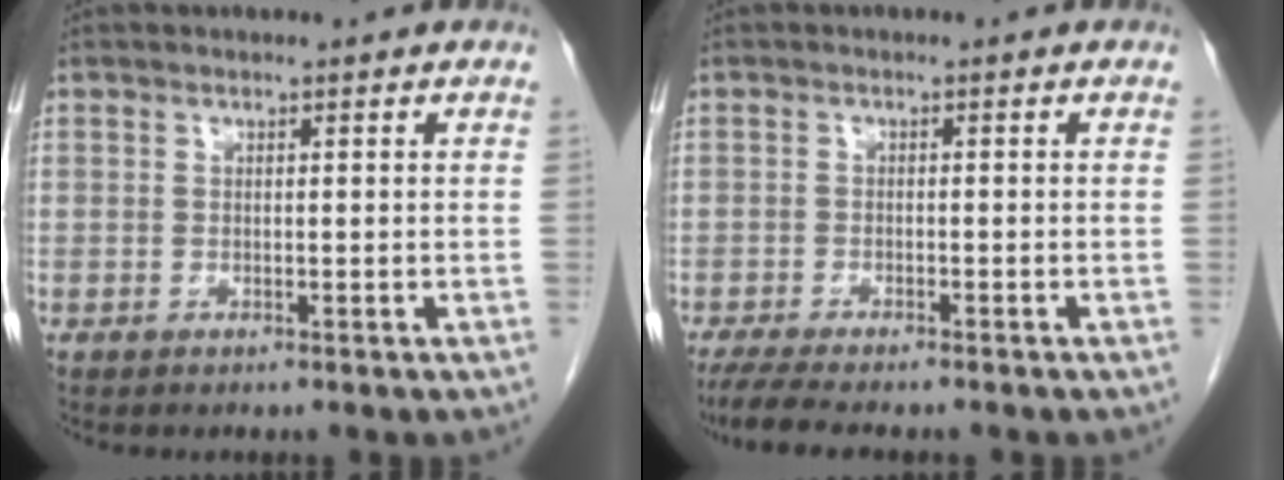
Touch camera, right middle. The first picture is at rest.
{"total": 7.3, "force": [-6.1, 1.2, 3.8], "torque": [-0.060, -0.016, -0.096]}